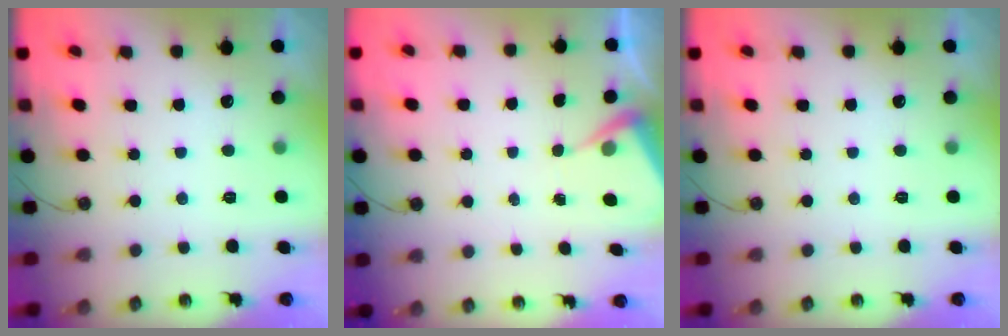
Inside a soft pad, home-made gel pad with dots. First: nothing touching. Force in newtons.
{"total": 4.3, "press": 4.3, "slide": 0.6}
{"total": 0.0}